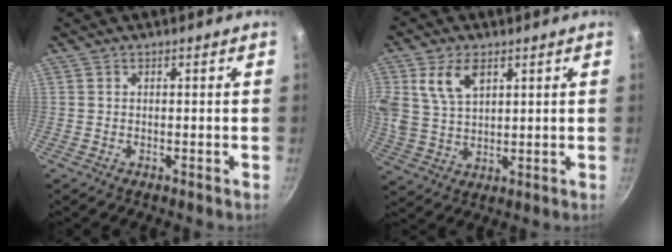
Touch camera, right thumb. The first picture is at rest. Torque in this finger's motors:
{"motor_torque": [-0.58, 1.18, 0.46, 0.62, 0.20]}